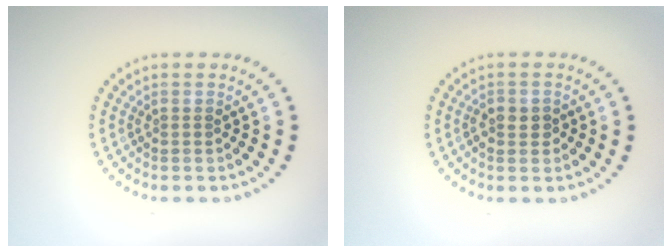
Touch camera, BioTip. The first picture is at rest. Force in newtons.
{"total": 1.8, "press": 1.8, "slide": 0.4}